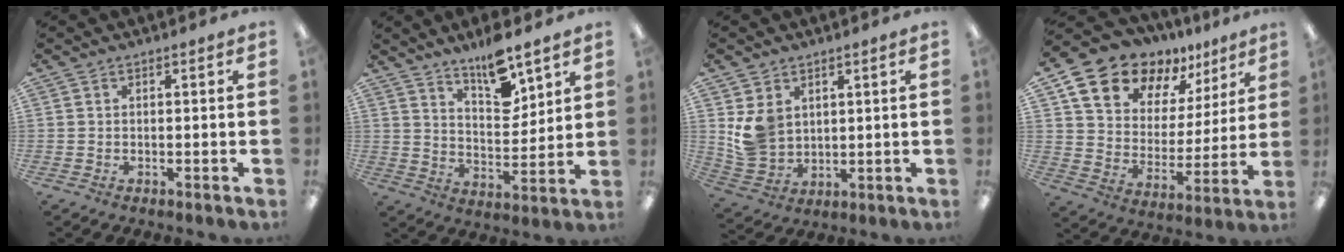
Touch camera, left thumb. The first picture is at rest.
{"total": 10.7, "force": [8.5, 3.5, 5.4], "torque": [-0.080, -0.052, 0.148]}
{"total": 8.0, "force": [3.0, 6.7, 3.2], "torque": [-0.073, -0.009, 0.062]}
{"total": 15.7, "force": [12.2, 8.9, 4.4], "torque": [-0.096, -0.089, 0.227]}